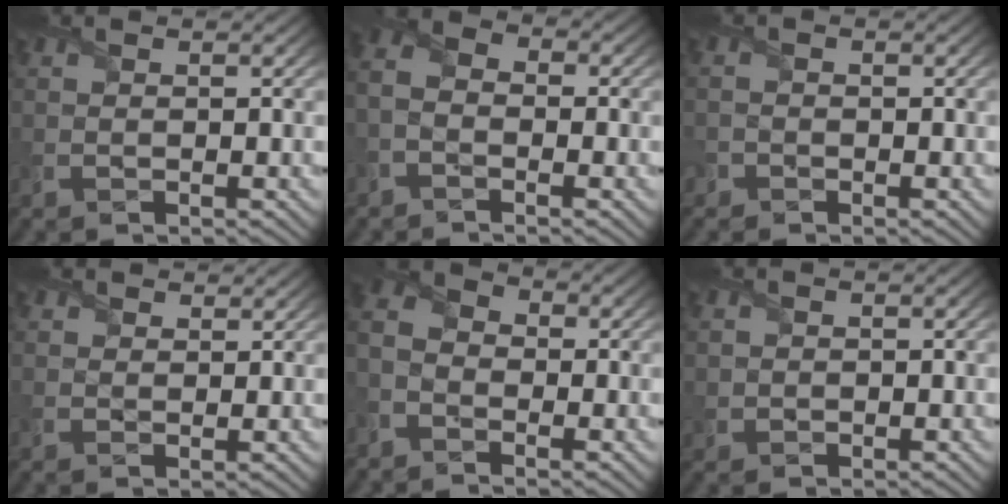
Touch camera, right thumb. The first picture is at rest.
{"total": 4.3, "force": [-1.9, 2.9, 2.5], "torque": [-0.062, 0.003, -0.042]}
{"total": 1.4, "force": [-1.1, 1.0, -0.1], "torque": [0.007, 0.000, -0.023]}
{"total": 2.3, "force": [2.0, 1.0, 0.6], "torque": [-0.015, 0.002, 0.041]}
{"total": 5.7, "force": [-2.8, 3.9, 3.0], "torque": [-0.078, -0.004, -0.064]}
{"total": 1.0, "force": [0.6, 0.8, 0.0], "torque": [-0.009, -0.003, 0.012]}